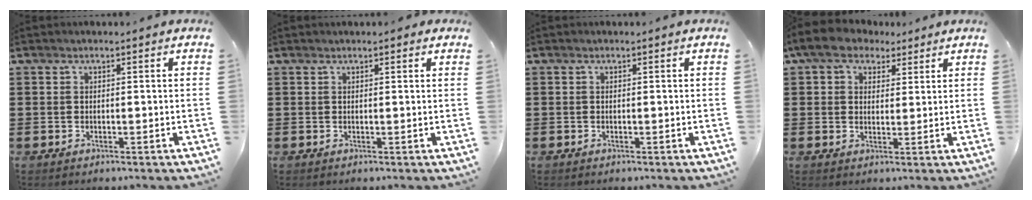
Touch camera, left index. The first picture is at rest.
{"total": 0.7, "force": [0.5, 0.2, 0.4], "torque": [-0.009, 0.003, 0.009]}
{"total": 0.0}
{"total": 6.0, "force": [3.9, 3.7, 2.5], "torque": [-0.071, 0.010, 0.073]}